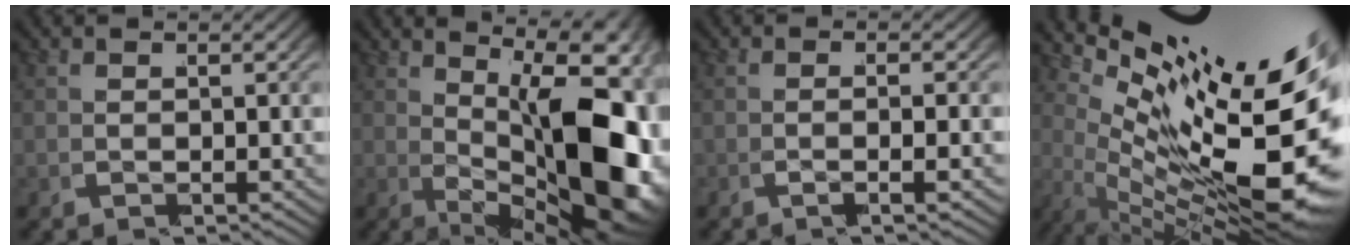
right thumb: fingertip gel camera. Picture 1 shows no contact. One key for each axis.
{"total": 18.7, "fx": -0.5, "fy": 9.6, "fz": 16.0, "tx": -0.238, "ty": -0.039, "tz": 0.012}
{"total": 2.1, "fx": -1.0, "fy": 0.5, "fz": 1.7, "tx": -0.037, "ty": 0.001, "tz": -0.026}
{"total": 18.8, "fx": 0.9, "fy": 9.6, "fz": 16.1, "tx": -0.221, "ty": -0.031, "tz": 0.021}